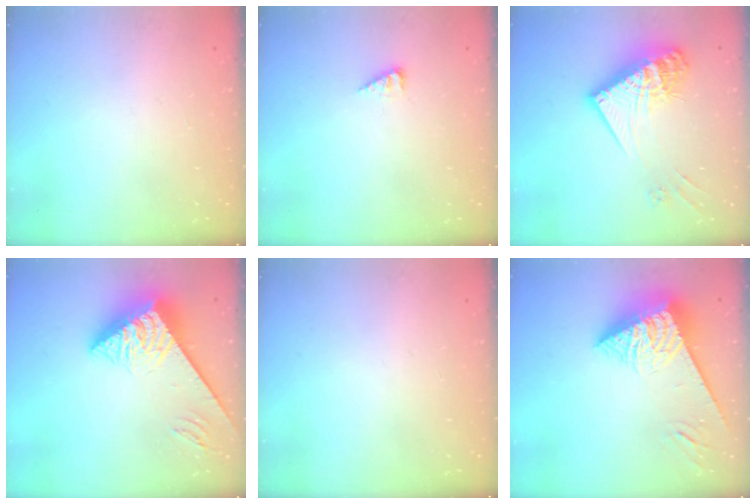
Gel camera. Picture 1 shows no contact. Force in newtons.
{"total": 2.4, "press": 2.4, "slide": 0.4}
{"total": 19.1, "press": 19.0, "slide": 2.3}
{"total": 6.9, "press": 6.8, "slide": 0.8}
{"total": 0.0}
{"total": 6.7, "press": 6.6, "slide": 1.5}